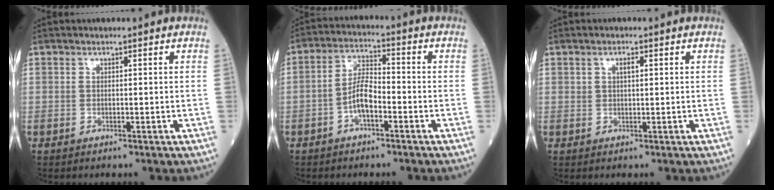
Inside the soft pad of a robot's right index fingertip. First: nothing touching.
{"total": 5.4, "force": [-2.2, 1.8, 4.6], "torque": [-0.093, 0.014, -0.045]}
{"total": 1.7, "force": [0.7, 0.6, 1.4], "torque": [-0.025, 0.000, 0.011]}